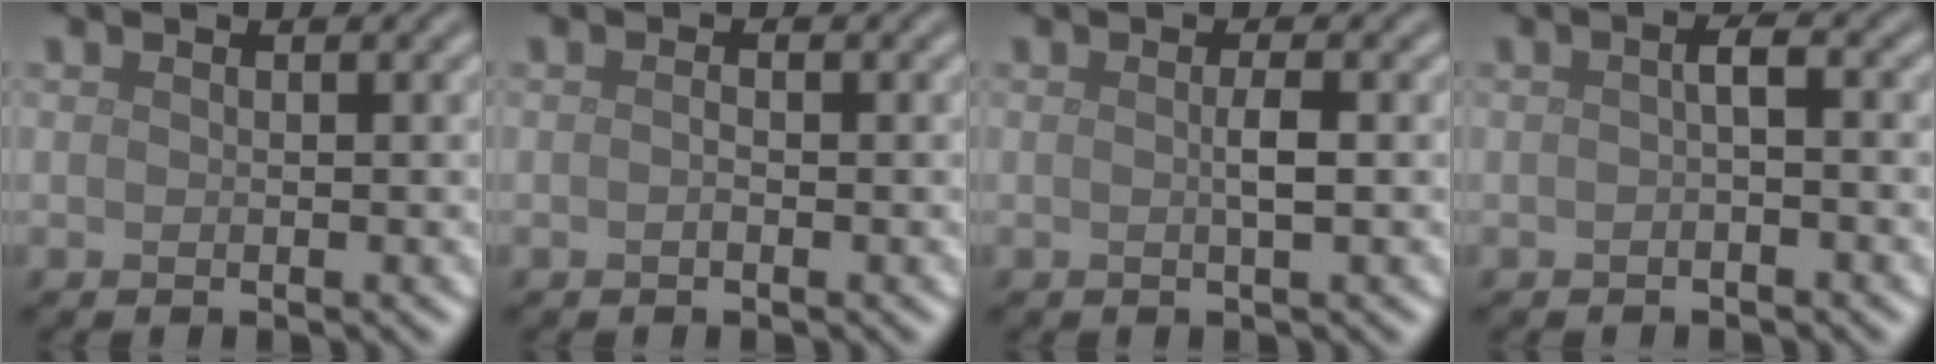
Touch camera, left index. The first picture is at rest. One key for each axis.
{"total": 0.7, "fx": -0.2, "fy": 0.2, "fz": 0.6, "tx": -0.013, "ty": 0.000, "tz": -0.004}
{"total": 1.5, "fx": 0.0, "fy": 0.2, "fz": 1.4, "tx": -0.028, "ty": 0.002, "tz": -0.002}
{"total": 1.3, "fx": -0.2, "fy": 0.2, "fz": 1.3, "tx": -0.024, "ty": 0.004, "tz": -0.004}